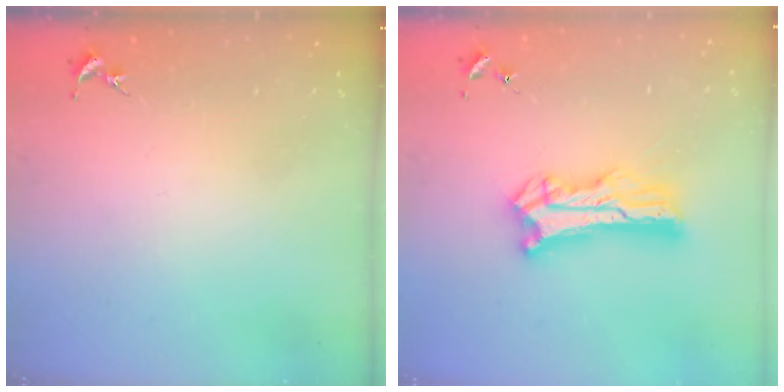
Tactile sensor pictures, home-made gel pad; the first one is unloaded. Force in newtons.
{"total": 11.0, "press": 10.9, "slide": 0.8}